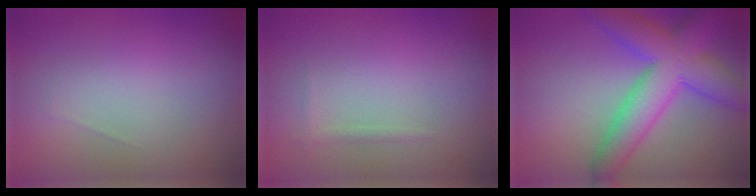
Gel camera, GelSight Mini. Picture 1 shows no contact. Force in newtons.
{"total": 0.6, "press": 0.6, "slide": 0.0}
{"total": 8.0, "press": 8.0, "slide": 0.2}